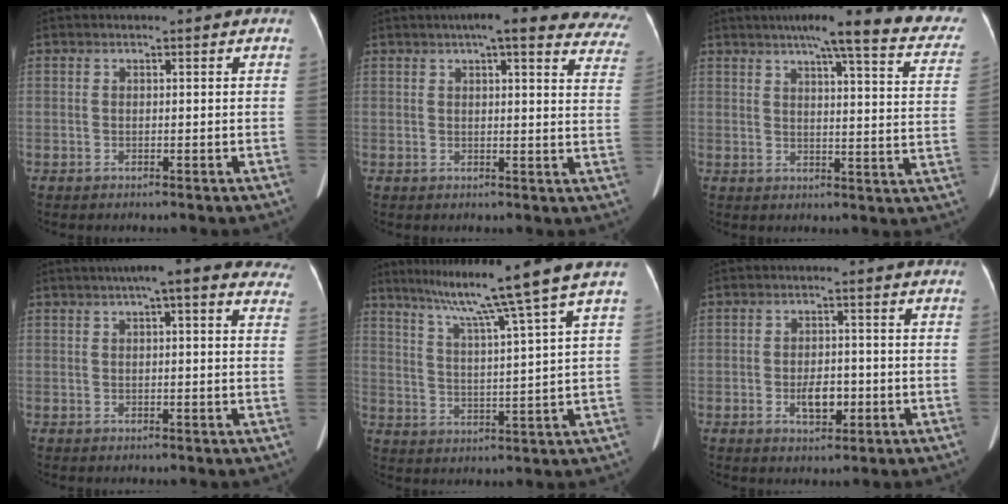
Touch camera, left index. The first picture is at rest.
{"total": 20.0, "force": [17.2, 3.6, 9.4], "torque": [-0.090, -0.011, 0.175]}
{"total": 21.9, "force": [18.2, 1.9, 12.0], "torque": [-0.149, -0.026, 0.202]}
{"total": 12.7, "force": [9.5, 2.7, 8.1], "torque": [-0.094, 0.033, 0.103]}
{"total": 12.1, "force": [9.3, -3.3, 7.1], "torque": [-0.110, -0.015, 0.140]}
{"total": 4.3, "force": [-1.3, 2.3, 3.4], "torque": [-0.057, 0.004, -0.018]}